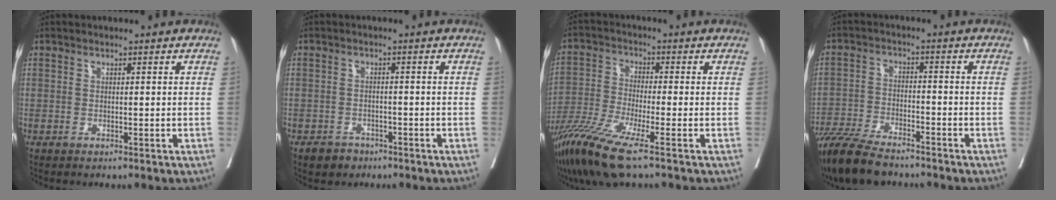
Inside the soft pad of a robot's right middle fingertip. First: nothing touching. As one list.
[{"total": 2.7, "force": [-1.9, 1.9, 0.6], "torque": [-0.012, 0.006, -0.026]}, {"total": 10.8, "force": [-7.0, 0.2, 8.2], "torque": [-0.168, -0.033, -0.136]}, {"total": 12.1, "force": [-10.1, 2.6, 6.1], "torque": [-0.110, -0.029, -0.174]}]